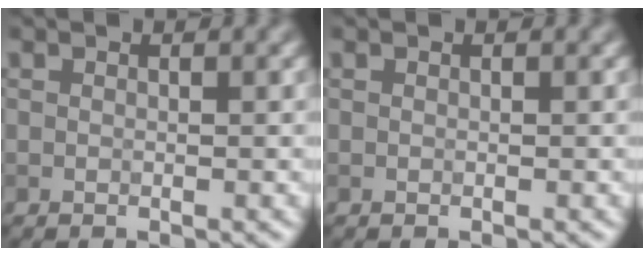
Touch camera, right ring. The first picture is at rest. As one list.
[{"total": 0.0}]